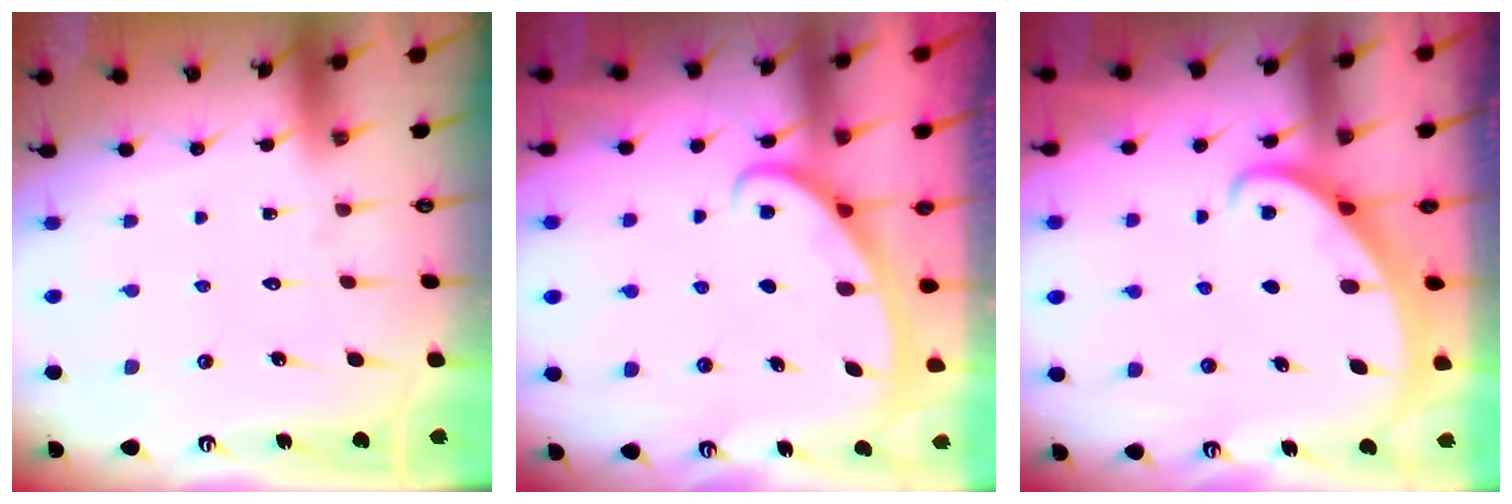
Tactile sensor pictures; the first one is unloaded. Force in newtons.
{"total": 3.0, "press": 2.9, "slide": 0.4}
{"total": 2.2, "press": 2.2, "slide": 0.3}